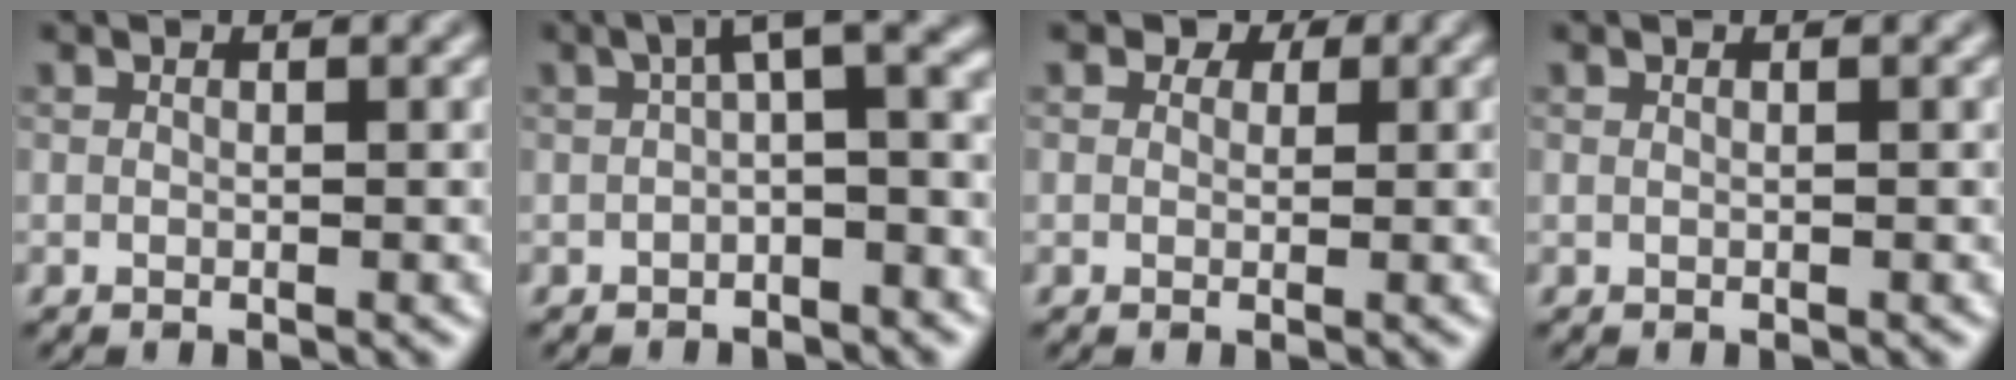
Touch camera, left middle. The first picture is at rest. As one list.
[{"total": 4.4, "force": [0.1, 1.4, 4.1], "torque": [-0.058, 0.019, -0.011]}, {"total": 2.2, "force": [1.2, 1.6, 1.0], "torque": [-0.008, 0.004, -0.004]}, {"total": 0.0}]